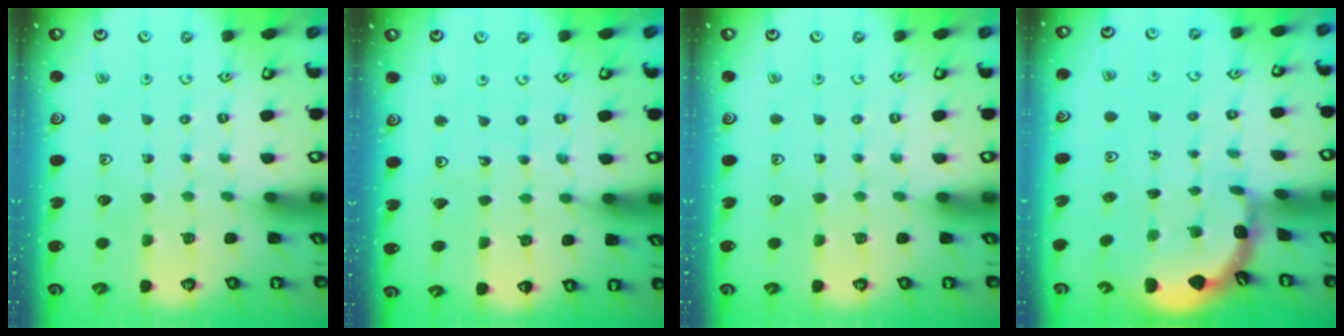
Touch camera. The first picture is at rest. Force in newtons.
{"total": 3.0, "press": 3.0, "slide": 0.2}
{"total": 0.0}
{"total": 1.8, "press": 1.8, "slide": 0.1}